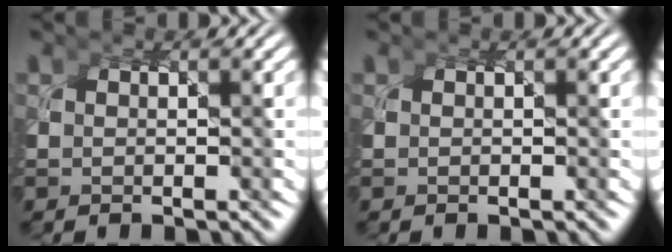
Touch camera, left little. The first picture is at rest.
{"total": 0.0}